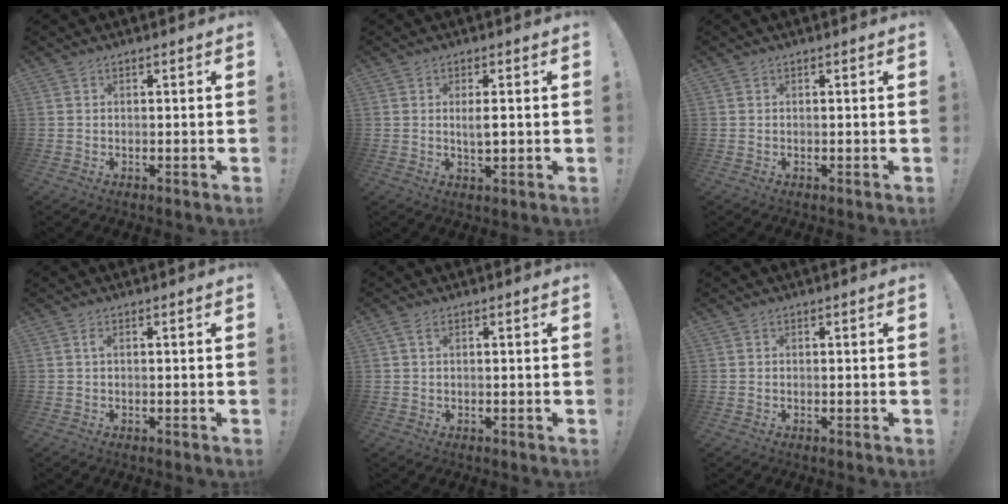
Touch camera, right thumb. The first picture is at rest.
{"total": 3.5, "force": [0.5, 1.1, 3.3], "torque": [-0.045, -0.007, 0.004]}
{"total": 0.0}
{"total": 1.2, "force": [0.2, 0.0, 1.2], "torque": [-0.024, 0.003, 0.002]}
{"total": 1.7, "force": [0.8, 0.6, 1.4], "torque": [-0.032, 0.004, 0.015]}
{"total": 0.0}